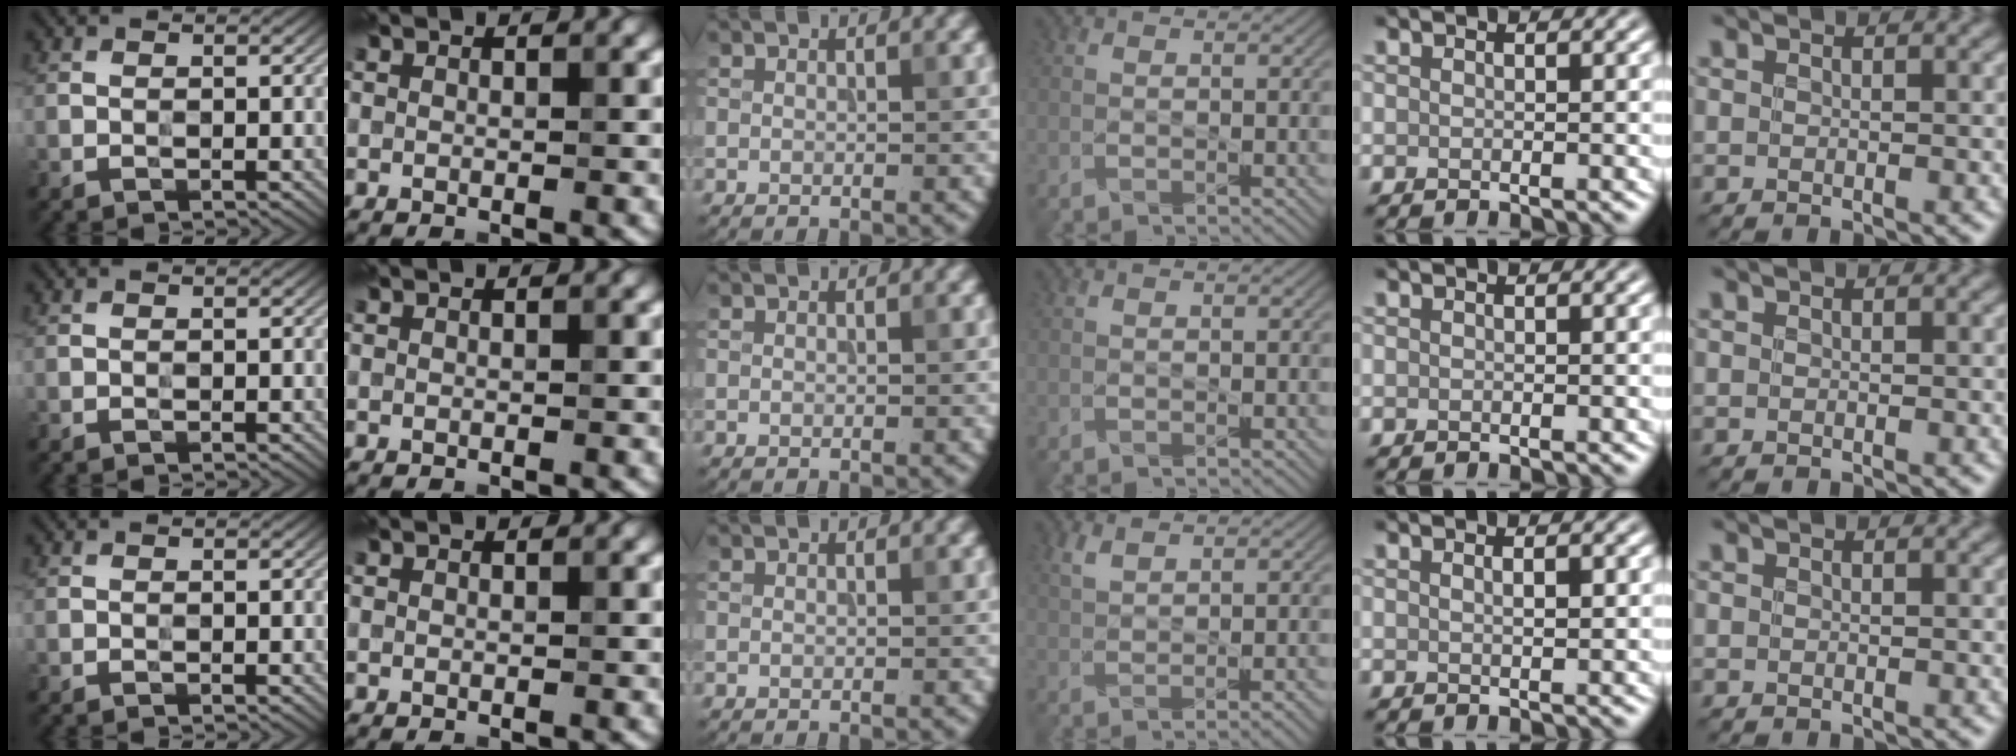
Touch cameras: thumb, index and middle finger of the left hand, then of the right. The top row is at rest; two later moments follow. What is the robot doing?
{"motion": "wipe", "object": "measuring cup"}